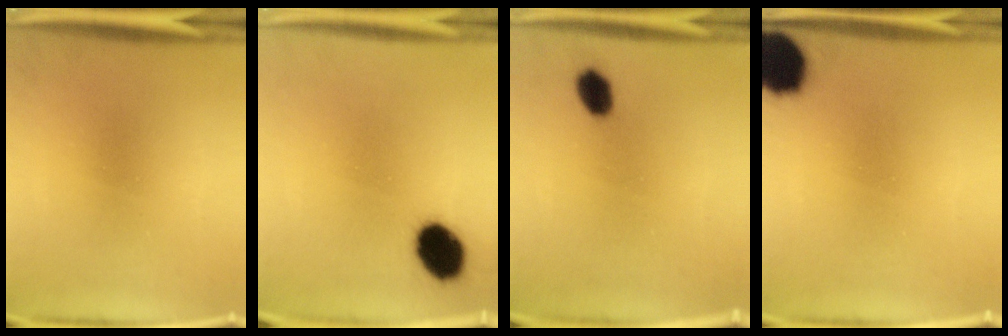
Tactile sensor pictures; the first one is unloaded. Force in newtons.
{"total": 10.1}
{"total": 4.6}
{"total": 14.0}